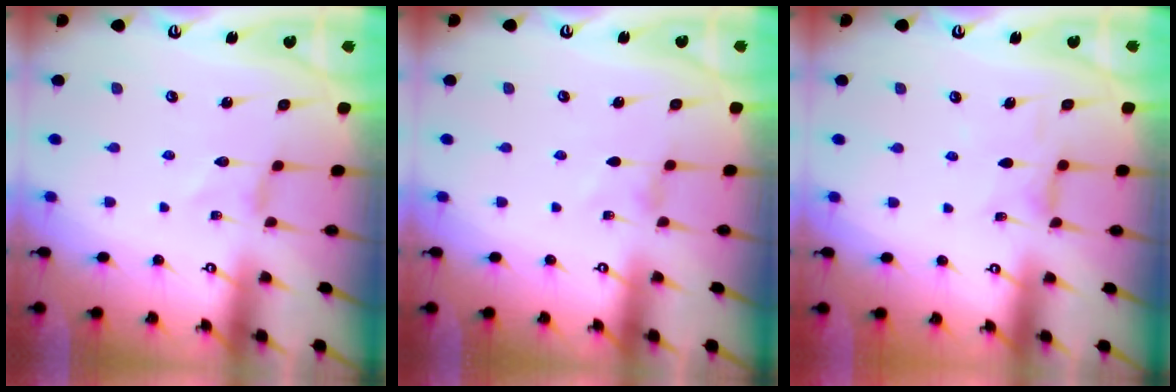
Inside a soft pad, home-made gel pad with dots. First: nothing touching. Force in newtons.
{"total": 0.0}
{"total": 2.1, "press": 2.0, "slide": 0.4}